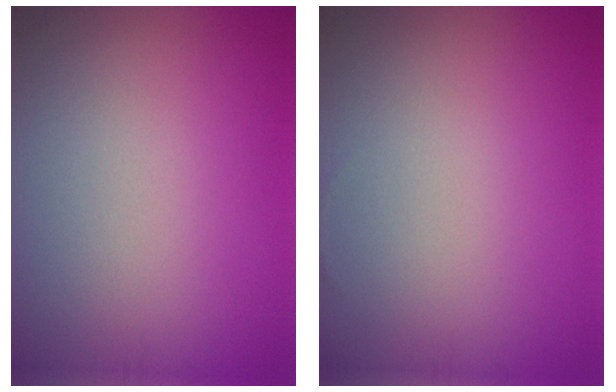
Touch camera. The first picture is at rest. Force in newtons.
{"total": 0.0}